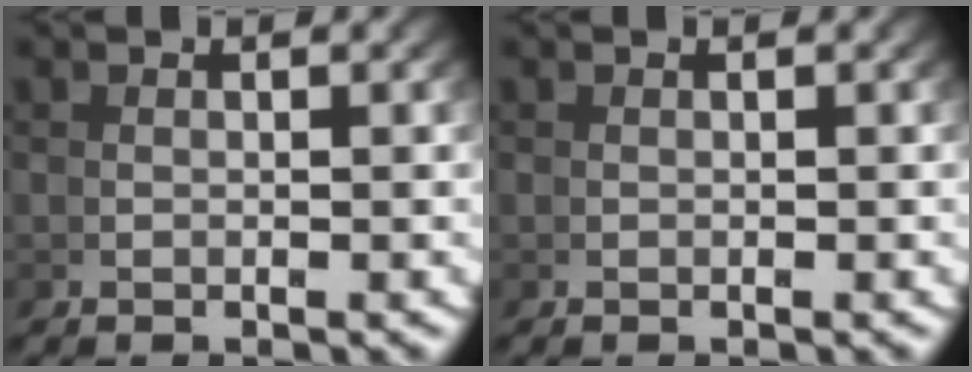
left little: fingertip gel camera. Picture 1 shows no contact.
{"total": 0.0}